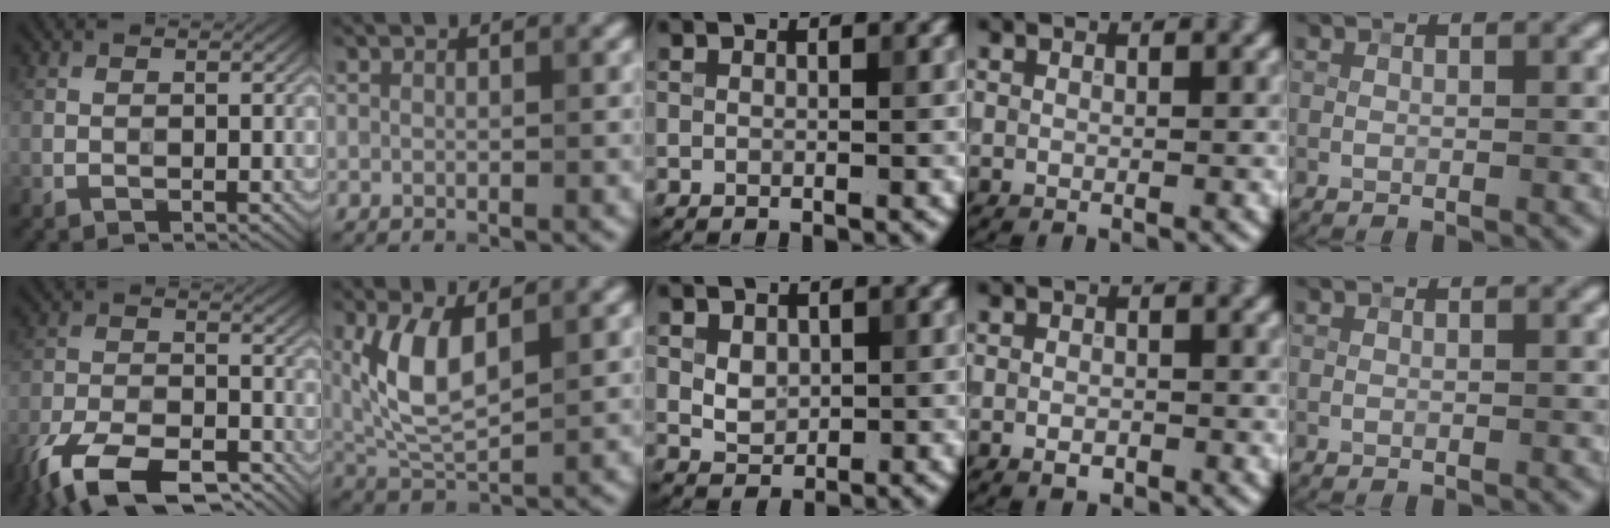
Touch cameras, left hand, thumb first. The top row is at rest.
{"thumb": {"total": 14.0, "force": [-10.0, 5.7, 7.9], "torque": [-0.174, -0.022, -0.174]}, "index": {"total": 5.7, "force": [1.3, 2.6, 4.9], "torque": [-0.115, -0.004, 0.031]}, "middle": {"total": 2.0, "force": [0.4, 1.5, 1.2], "torque": [-0.021, -0.003, 0.011]}, "ring": {"total": 1.1, "force": [-0.5, 0.7, 0.7], "torque": [-0.011, -0.001, -0.010]}}